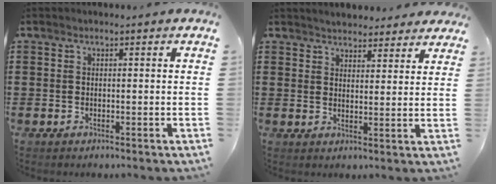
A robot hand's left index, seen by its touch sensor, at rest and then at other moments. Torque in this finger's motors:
{"motor_torque": [2.14, 0.00, 0.26, 0.06]}